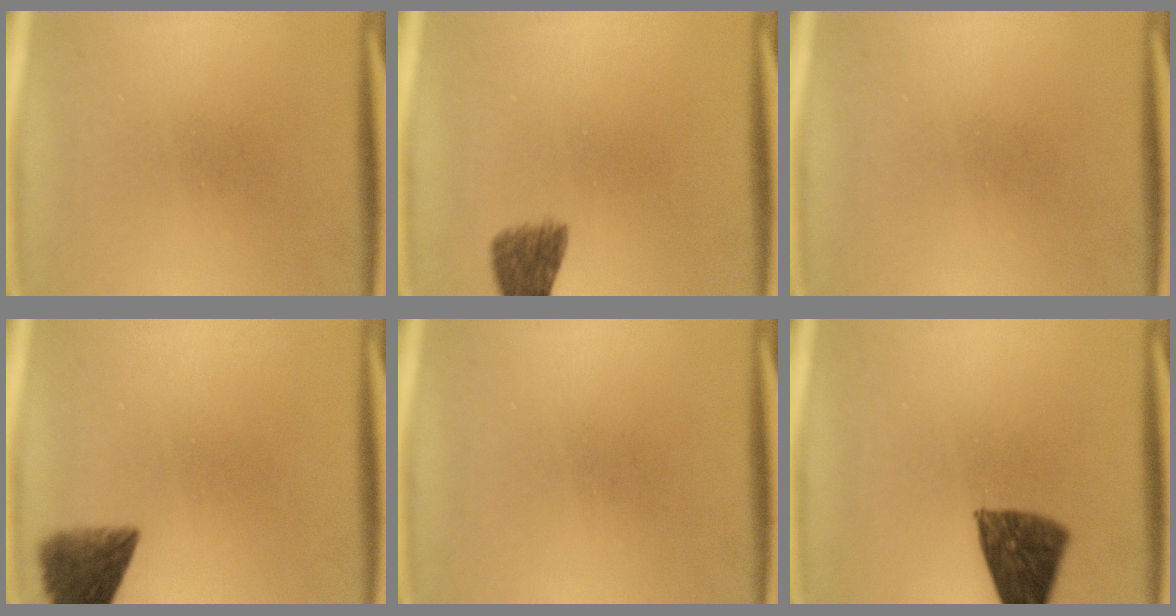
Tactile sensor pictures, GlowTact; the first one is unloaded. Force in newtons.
{"total": 4.7}
{"total": 0.0}
{"total": 7.0}
{"total": 0.0}
{"total": 9.7}